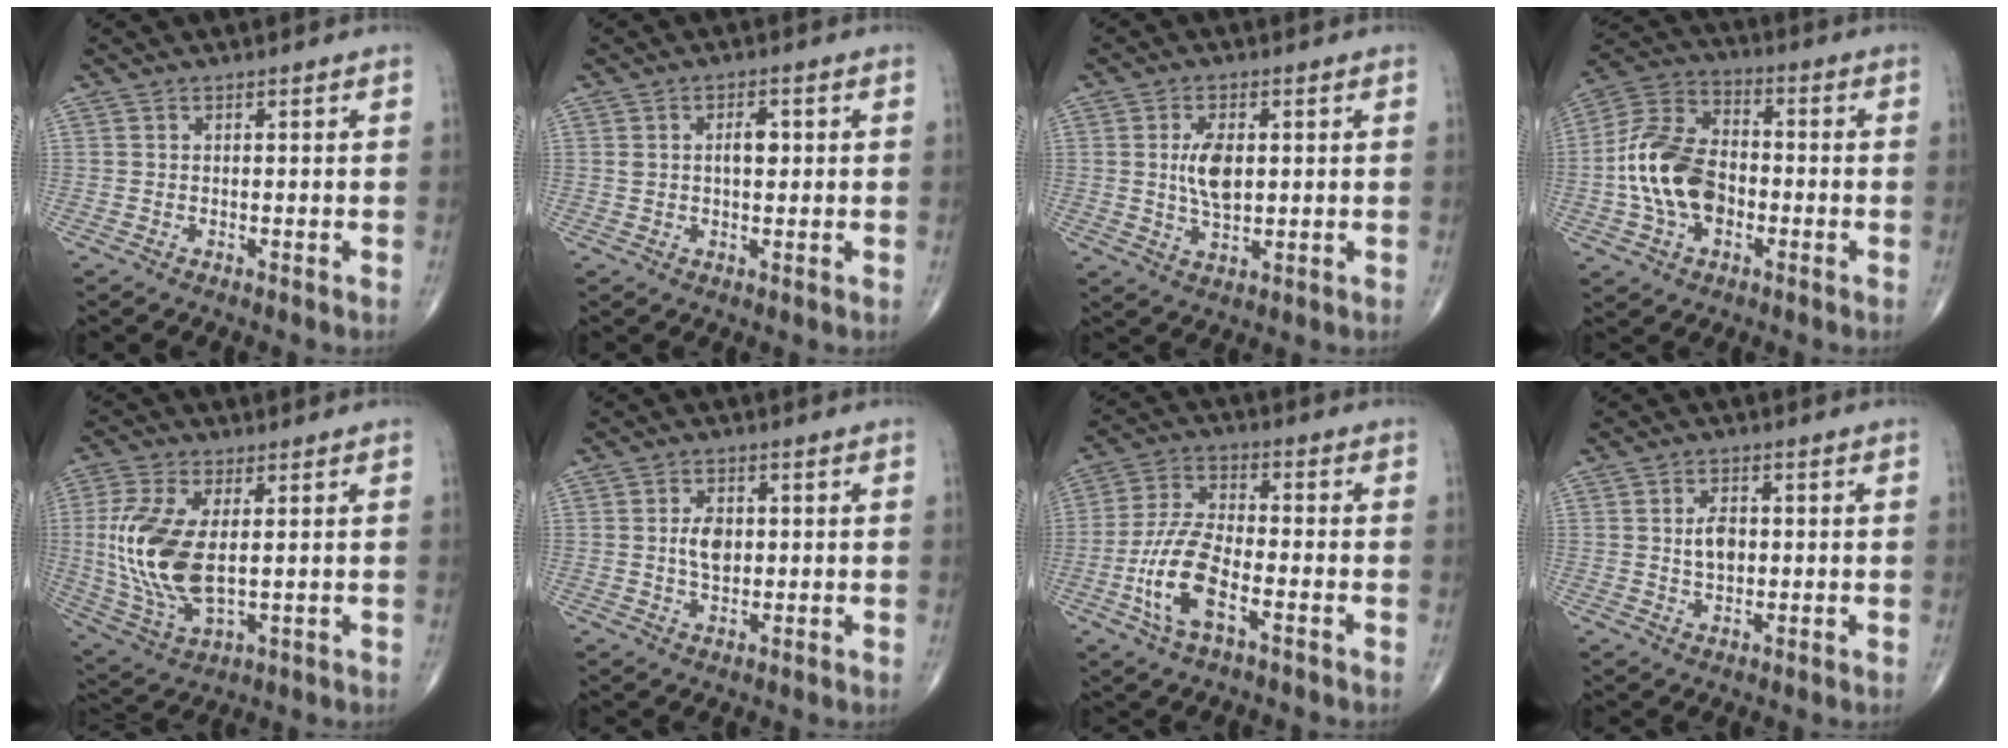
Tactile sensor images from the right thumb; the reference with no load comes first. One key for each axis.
{"total": 3.6, "fx": 0.7, "fy": 1.8, "fz": 3.0, "tx": -0.046, "ty": 0.003, "tz": 0.011}
{"total": 6.8, "fx": 0.9, "fy": 3.5, "fz": 5.8, "tx": -0.101, "ty": -0.008, "tz": 0.017}
{"total": 15.0, "fx": -2.6, "fy": 9.7, "fz": 11.1, "tx": -0.206, "ty": 0.035, "tz": -0.055}
{"total": 15.3, "fx": 1.0, "fy": 7.5, "fz": 13.2, "tx": -0.292, "ty": -0.012, "tz": 0.031}
{"total": 4.9, "fx": 0.4, "fy": 3.1, "fz": 3.8, "tx": -0.058, "ty": -0.003, "tz": 0.007}
{"total": 11.8, "fx": -4.3, "fy": 4.7, "fz": 9.9, "tx": -0.210, "ty": 0.022, "tz": -0.085}
{"total": 4.6, "fx": 0.4, "fy": 2.8, "fz": 3.6, "tx": -0.056, "ty": -0.001, "tz": 0.007}